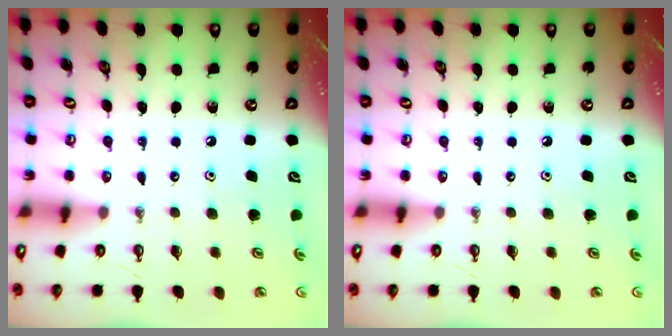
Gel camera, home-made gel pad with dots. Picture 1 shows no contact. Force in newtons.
{"total": 0.0}